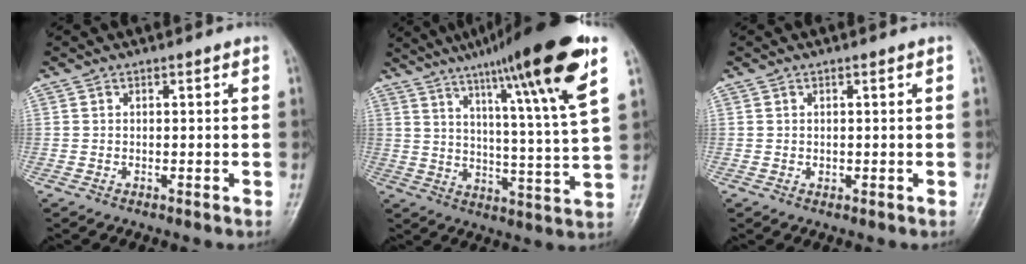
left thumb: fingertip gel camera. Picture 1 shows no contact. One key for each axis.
{"total": 21.7, "fx": 12.6, "fy": 1.3, "fz": 17.6, "tx": -0.253, "ty": -0.041, "tz": 0.186}
{"total": 0.7, "fx": 0.3, "fy": 0.4, "fz": 0.4, "tx": -0.003, "ty": -0.002, "tz": 0.007}